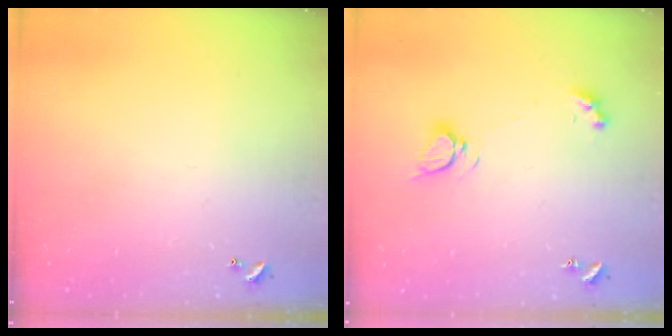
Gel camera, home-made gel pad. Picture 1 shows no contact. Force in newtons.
{"total": 5.5, "press": 5.5, "slide": 0.7}